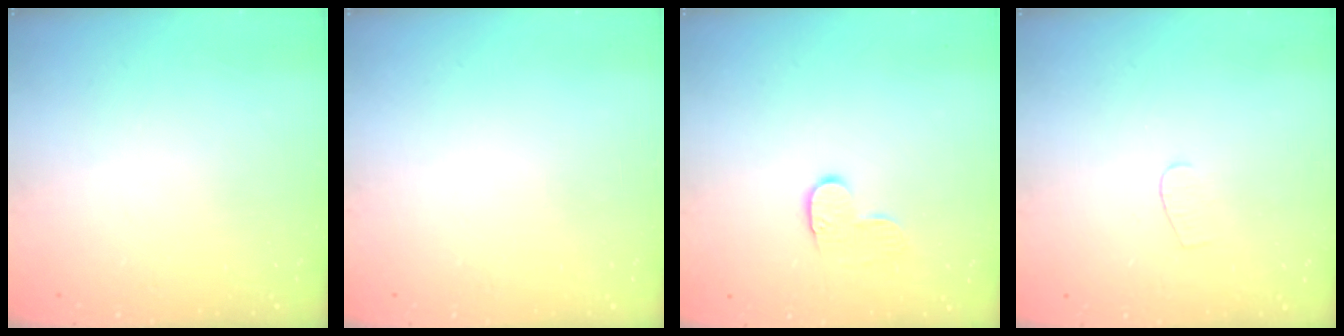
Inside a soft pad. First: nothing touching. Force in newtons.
{"total": 0.0}
{"total": 5.4, "press": 5.4, "slide": 0.3}
{"total": 4.0, "press": 4.0, "slide": 0.4}